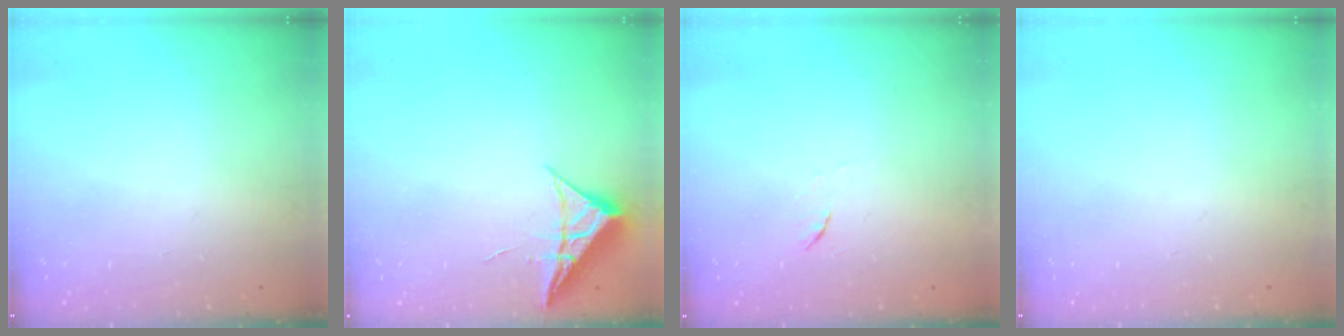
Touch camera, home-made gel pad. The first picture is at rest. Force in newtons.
{"total": 6.6, "press": 6.6, "slide": 0.2}
{"total": 4.5, "press": 4.5, "slide": 0.7}
{"total": 0.0}